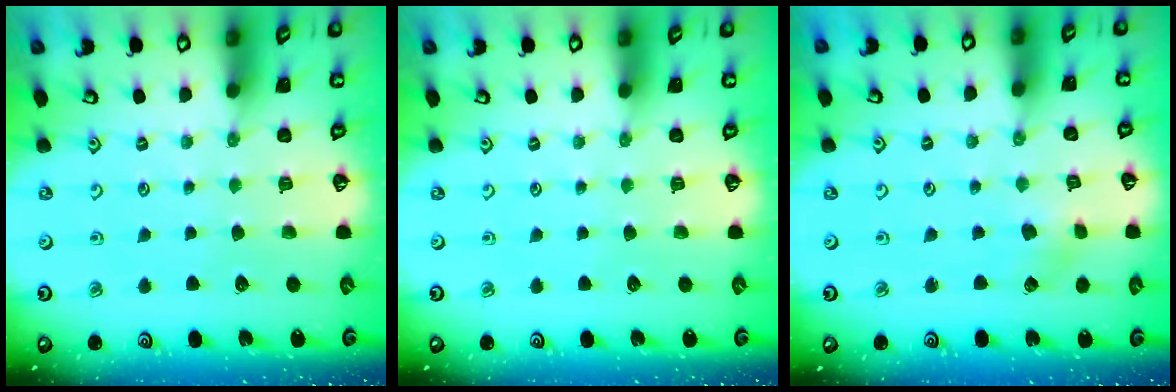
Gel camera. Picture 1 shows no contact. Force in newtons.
{"total": 0.0}
{"total": 3.4, "press": 3.3, "slide": 0.4}